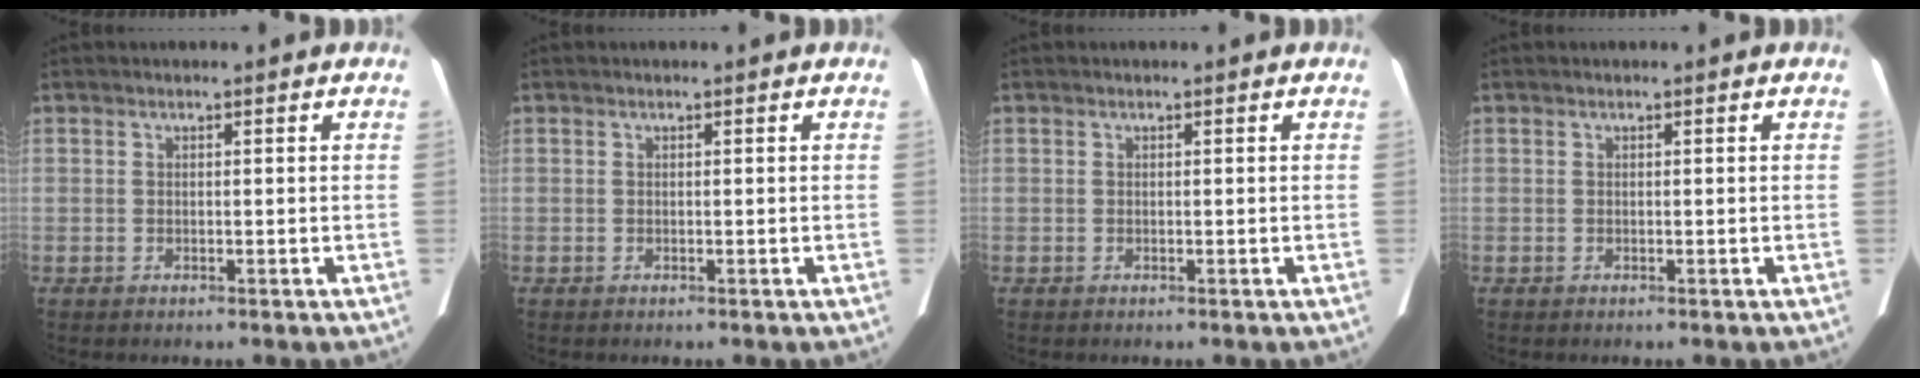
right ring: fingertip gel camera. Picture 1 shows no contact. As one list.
[{"total": 0.0}, {"total": 0.0}, {"total": 0.0}]